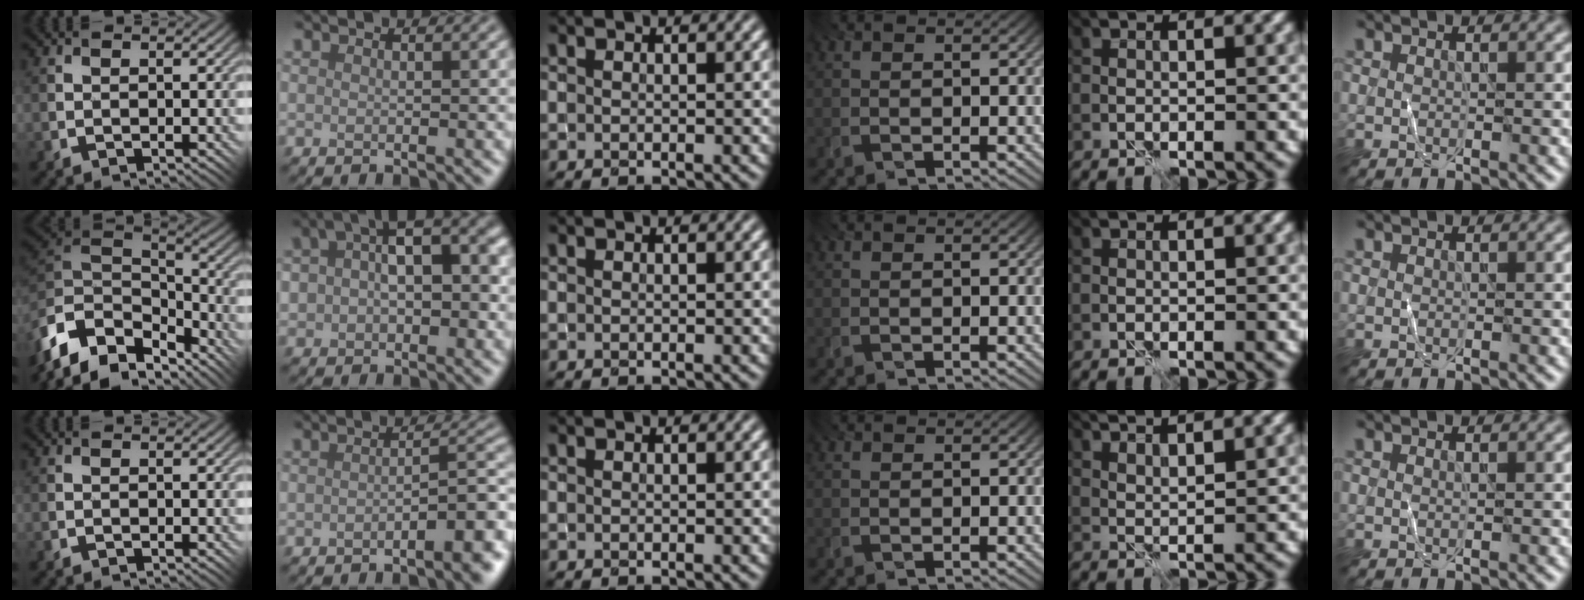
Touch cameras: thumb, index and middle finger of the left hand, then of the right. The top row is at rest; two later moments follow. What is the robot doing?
{"motion": "fold", "object": "shorts"}